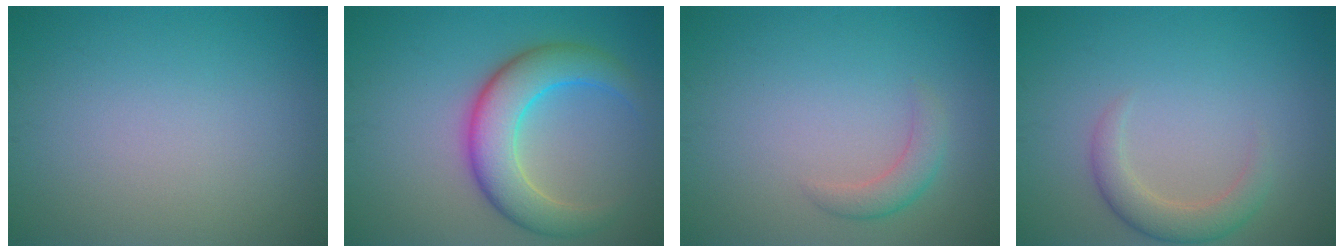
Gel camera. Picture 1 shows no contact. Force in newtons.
{"total": 6.6, "press": 6.6, "slide": 0.3}
{"total": 2.0, "press": 2.0, "slide": 0.1}
{"total": 2.7, "press": 2.7, "slide": 0.2}